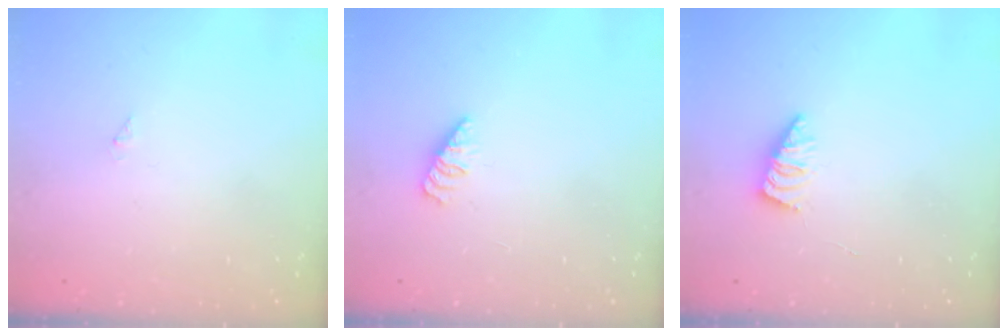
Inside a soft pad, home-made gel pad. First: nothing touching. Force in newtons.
{"total": 2.5, "press": 2.4, "slide": 0.4}
{"total": 1.5, "press": 1.4, "slide": 0.4}